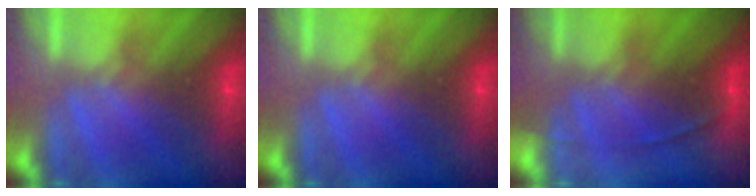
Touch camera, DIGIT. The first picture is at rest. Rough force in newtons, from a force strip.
{"total": 0.0}
{"total": 1.8}